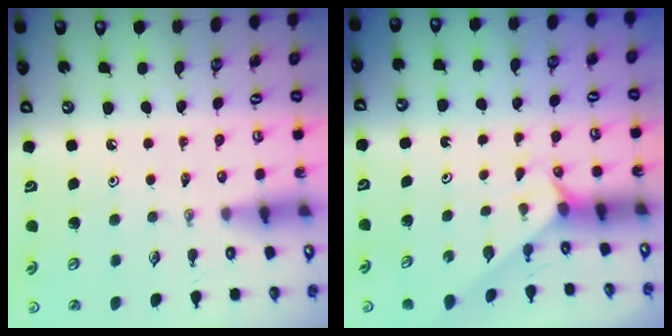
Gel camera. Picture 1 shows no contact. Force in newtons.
{"total": 3.7, "press": 3.6, "slide": 0.4}